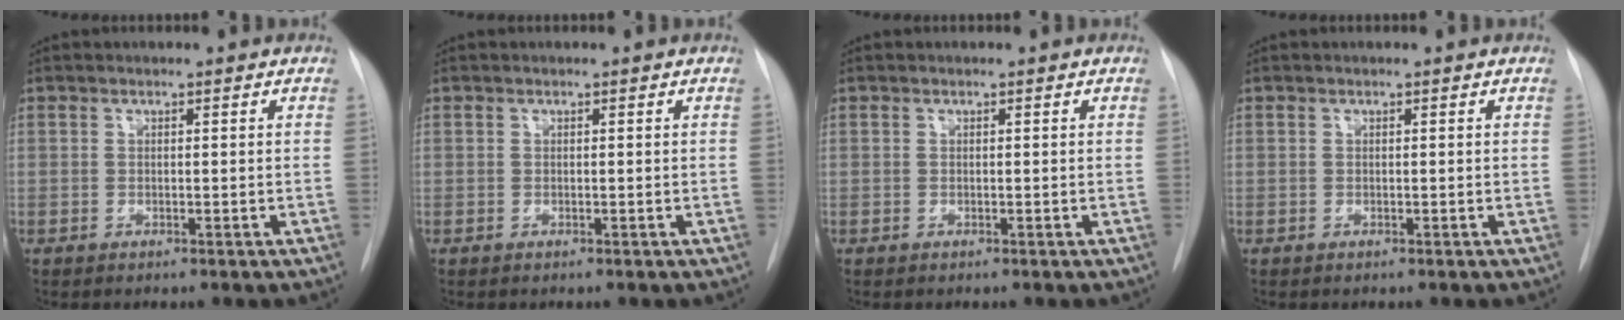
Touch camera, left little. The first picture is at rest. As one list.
[{"total": 0.0}, {"total": 0.0}, {"total": 0.0}]